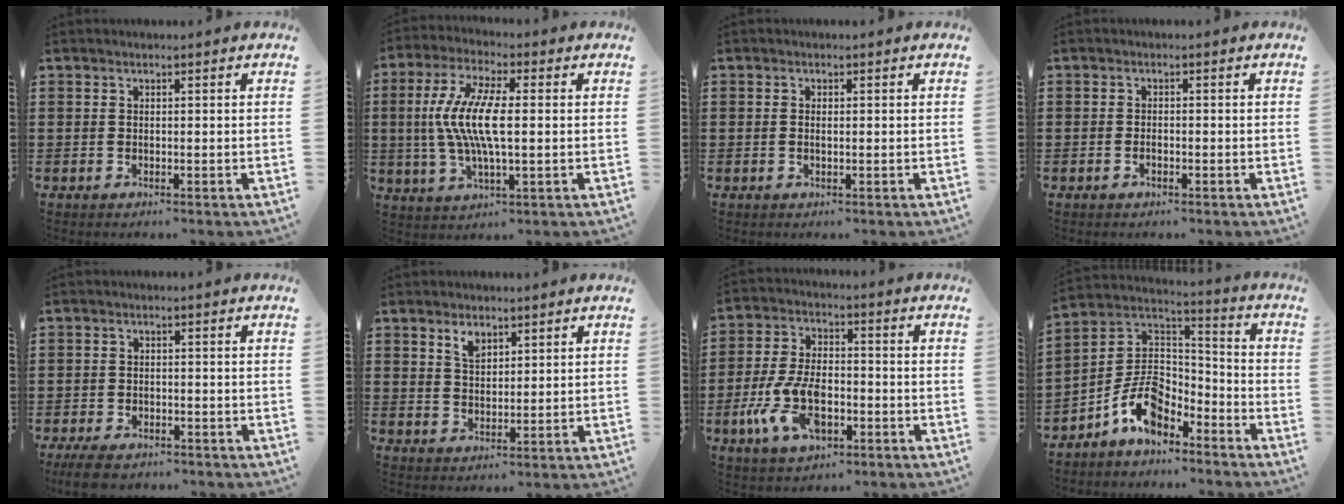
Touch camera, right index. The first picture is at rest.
{"total": 10.1, "force": [0.1, 3.0, 9.6], "torque": [-0.215, -0.010, -0.009]}
{"total": 0.9, "force": [0.0, 0.2, 0.9], "torque": [-0.019, -0.003, 0.001]}
{"total": 0.9, "force": [-0.4, 0.2, 0.7], "torque": [-0.016, -0.008, -0.006]}
{"total": 2.8, "force": [-2.6, 0.7, 0.8], "torque": [-0.023, 0.000, -0.054]}
{"total": 3.0, "force": [2.0, 1.6, 1.5], "torque": [-0.028, 0.000, 0.036]}
{"total": 10.2, "force": [-3.7, 5.3, 7.9], "torque": [-0.193, -0.008, -0.072]}
{"total": 9.0, "force": [-5.4, 5.2, 5.0], "torque": [-0.121, 0.005, -0.106]}